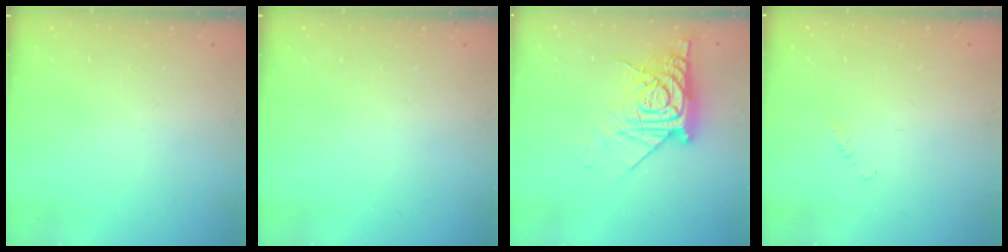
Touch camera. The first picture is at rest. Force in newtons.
{"total": 0.0}
{"total": 14.3, "press": 14.2, "slide": 1.6}
{"total": 1.2, "press": 1.2, "slide": 0.2}